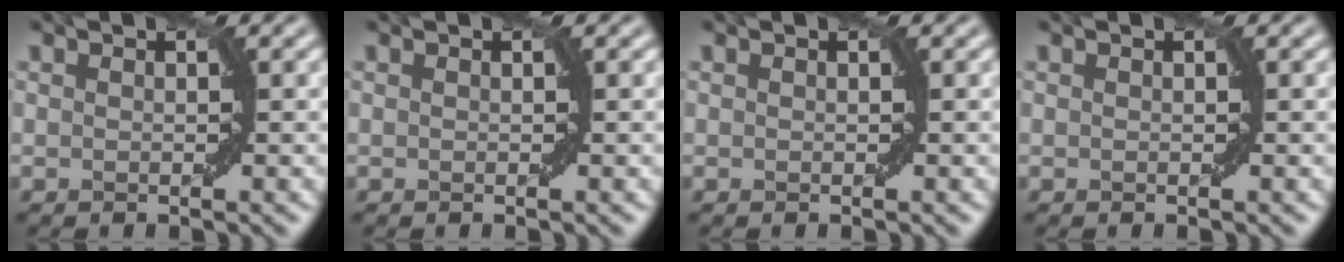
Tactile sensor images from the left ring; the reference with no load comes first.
{"total": 0.0}
{"total": 0.0}
{"total": 0.0}